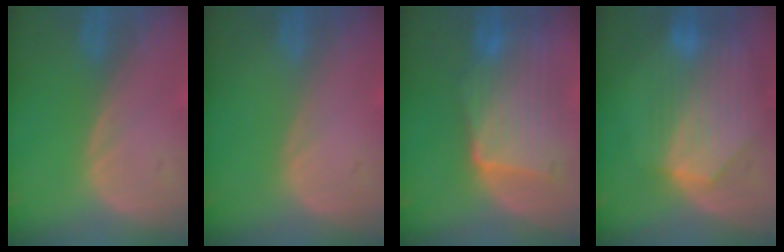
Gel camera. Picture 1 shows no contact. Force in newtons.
{"total": 0.0}
{"total": 9.3, "press": 8.6, "slide": 3.3}
{"total": 8.6, "press": 7.8, "slide": 3.7}